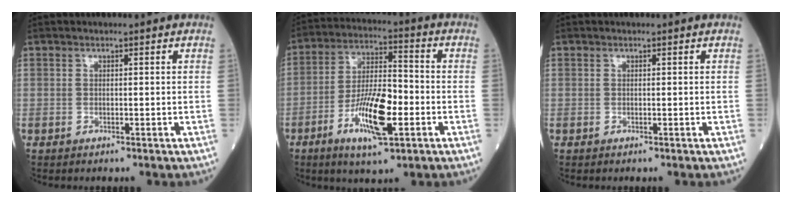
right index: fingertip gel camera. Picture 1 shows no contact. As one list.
[{"total": 11.9, "force": [-4.2, 2.9, 10.7], "torque": [-0.206, -0.002, -0.070]}, {"total": 0.0}]